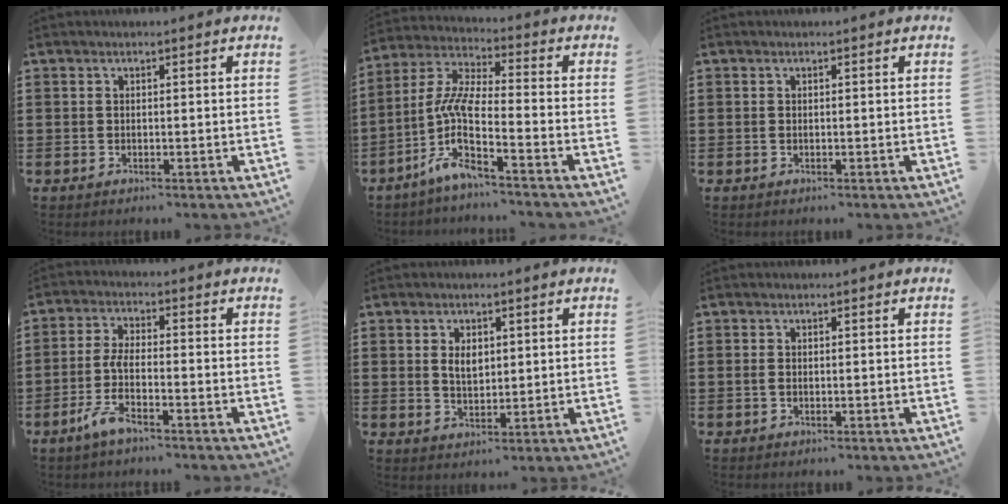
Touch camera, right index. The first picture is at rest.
{"total": 7.1, "force": [-3.6, 0.8, 6.1], "torque": [-0.164, -0.040, -0.088]}
{"total": 0.0}
{"total": 5.2, "force": [-2.9, 1.0, 4.2], "torque": [-0.098, -0.006, -0.059]}
{"total": 3.2, "force": [0.8, 1.9, 2.4], "torque": [-0.044, 0.006, 0.012]}
{"total": 0.5, "force": [-0.2, 0.3, 0.5], "torque": [-0.010, -0.002, -0.003]}